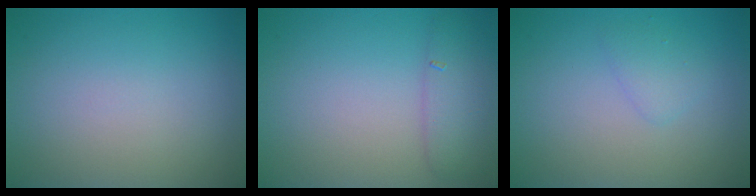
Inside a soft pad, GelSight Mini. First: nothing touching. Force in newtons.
{"total": 2.5, "press": 2.5, "slide": 0.1}
{"total": 1.3, "press": 1.3, "slide": 0.1}